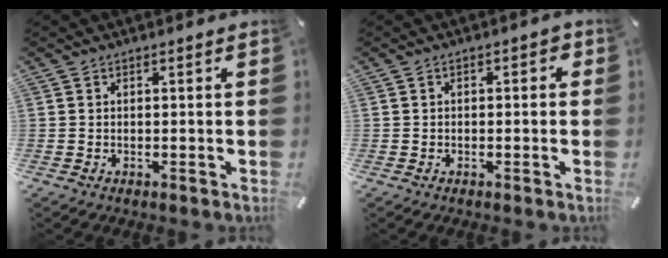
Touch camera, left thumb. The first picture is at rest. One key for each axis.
{"total": 1.6, "fx": -0.5, "fy": 1.0, "fz": 1.2, "tx": -0.021, "ty": 0.008, "tz": -0.012}